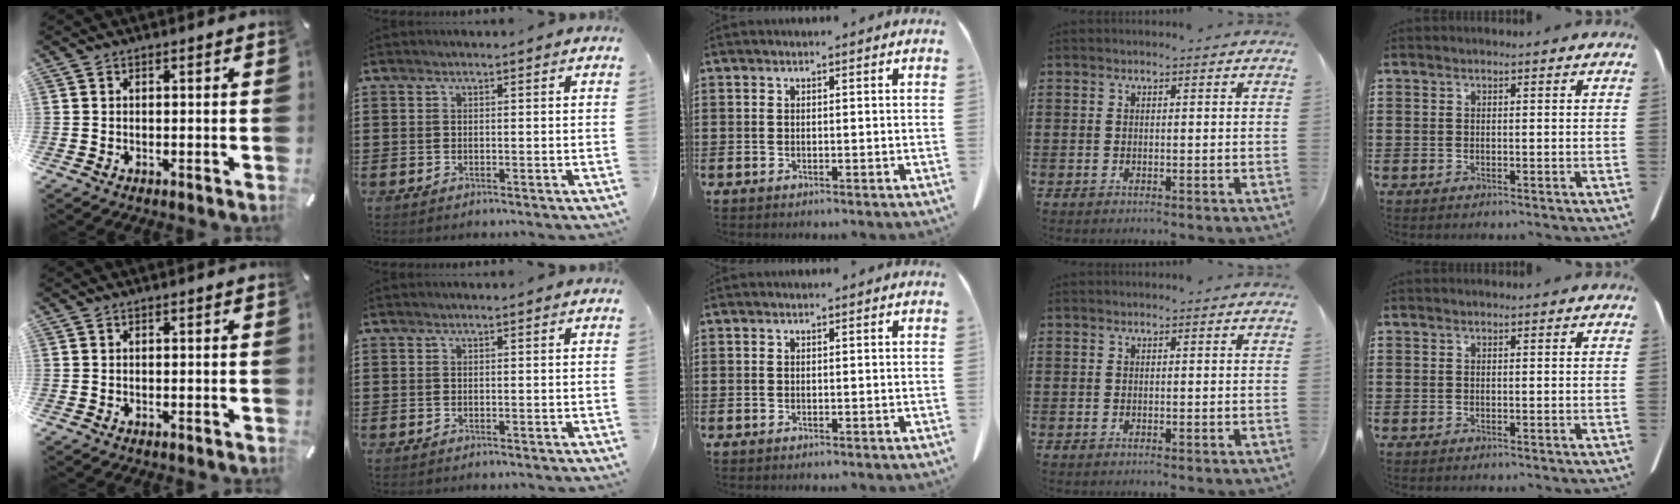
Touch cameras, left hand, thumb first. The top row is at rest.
{}